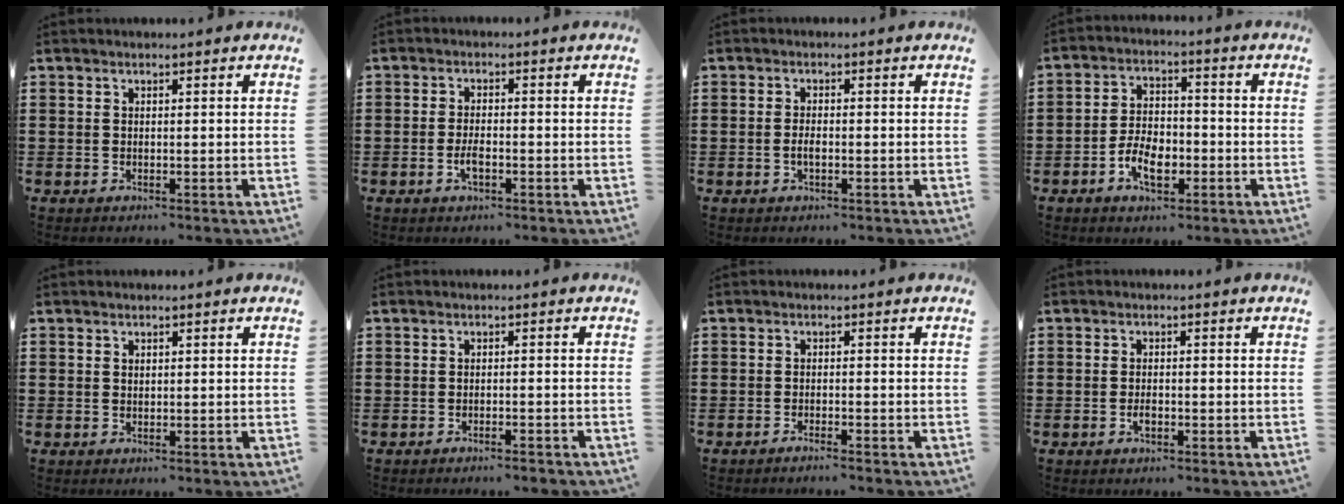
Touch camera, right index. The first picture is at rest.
{"total": 2.8, "force": [-1.0, 1.0, 2.4], "torque": [-0.052, -0.002, -0.020]}
{"total": 1.7, "force": [-0.5, 0.6, 1.5], "torque": [-0.029, 0.000, -0.009]}
{"total": 6.4, "force": [-2.6, 3.7, 4.5], "torque": [-0.082, 0.004, -0.050]}
{"total": 0.6, "force": [0.3, 0.5, 0.2], "torque": [-0.006, 0.003, 0.007]}
{"total": 1.3, "force": [-1.2, -0.1, 0.4], "torque": [-0.010, 0.001, -0.024]}
{"total": 1.3, "force": [-1.2, -0.3, 0.3], "torque": [-0.007, 0.000, -0.024]}
{"total": 1.7, "force": [-0.7, 0.7, 1.4], "torque": [-0.027, -0.001, -0.012]}